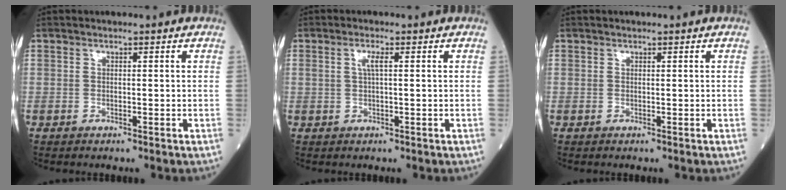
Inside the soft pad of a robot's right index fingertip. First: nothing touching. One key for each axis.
{"total": 1.9, "fx": 0.5, "fy": 0.2, "fz": 1.8, "tx": -0.040, "ty": 0.004, "tz": 0.009}
{"total": 0.0}